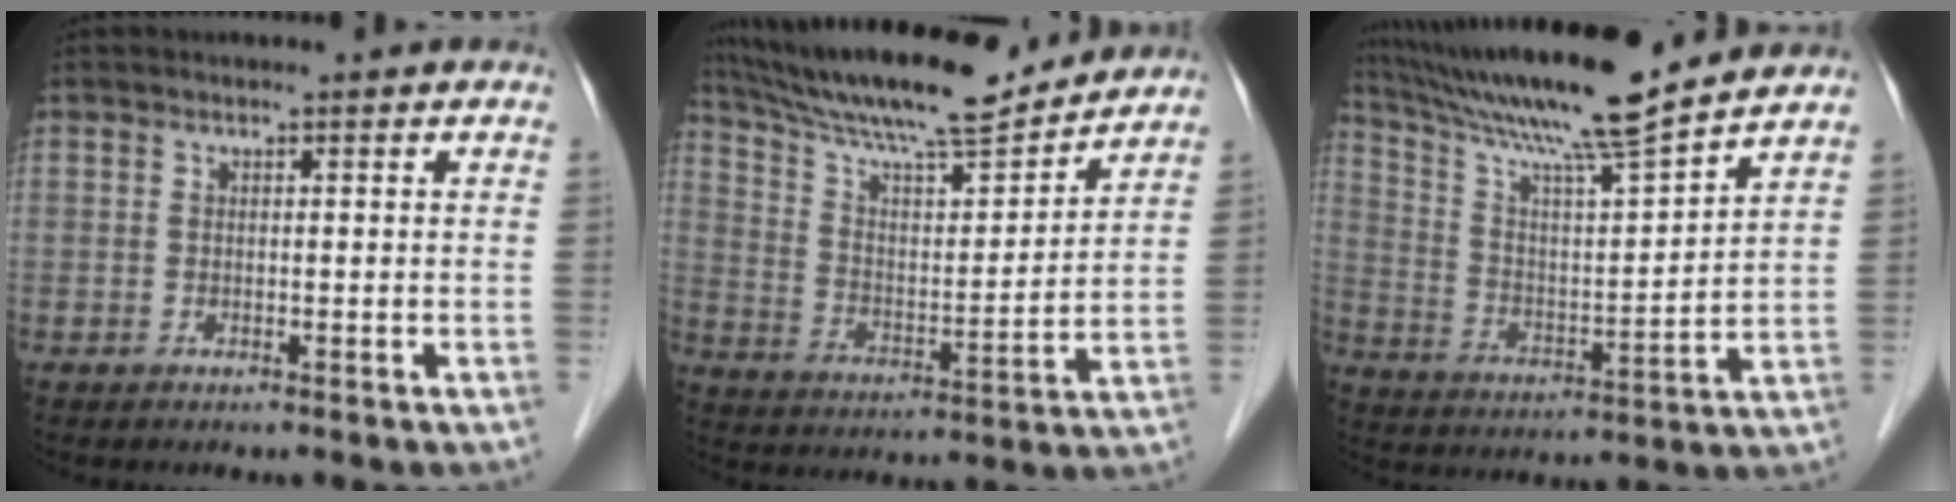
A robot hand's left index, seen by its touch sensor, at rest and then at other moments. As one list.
[{"total": 19.1, "force": [17.0, 2.1, 8.3], "torque": [-0.153, 0.011, 0.277]}, {"total": 17.2, "force": [14.9, -0.7, 8.6], "torque": [-0.159, 0.006, 0.253]}]